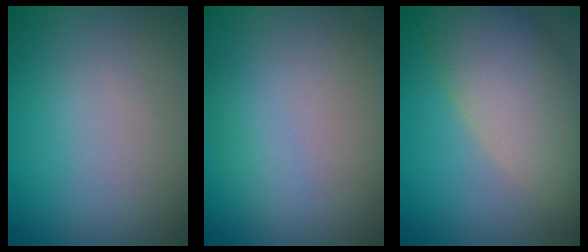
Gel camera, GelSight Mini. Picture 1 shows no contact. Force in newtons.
{"total": 1.3, "press": 1.3, "slide": 0.1}
{"total": 7.5, "press": 7.5, "slide": 0.6}